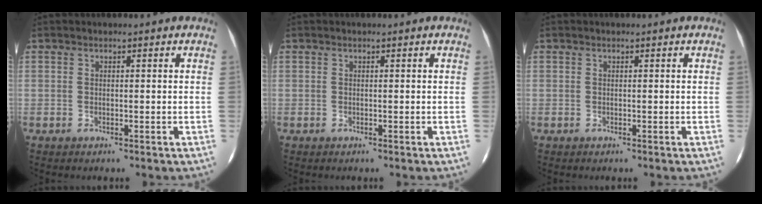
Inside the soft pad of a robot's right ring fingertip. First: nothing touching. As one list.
[{"total": 0.0}, {"total": 0.0}]